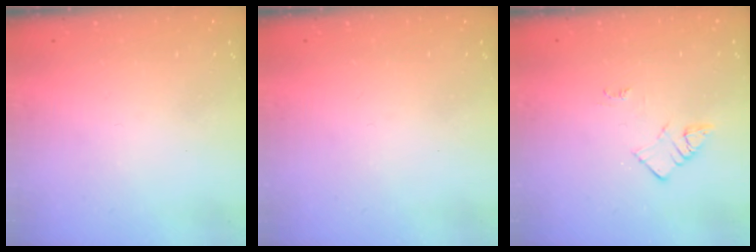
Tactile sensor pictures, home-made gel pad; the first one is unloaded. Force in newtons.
{"total": 0.0}
{"total": 3.0, "press": 3.0, "slide": 0.4}